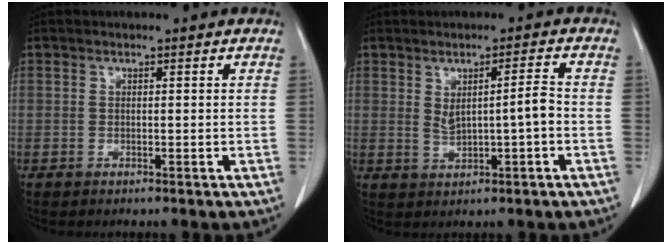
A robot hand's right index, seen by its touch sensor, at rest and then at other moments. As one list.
[{"total": 4.0, "force": [-0.1, 0.7, 4.0], "torque": [-0.067, 0.007, 0.006]}]